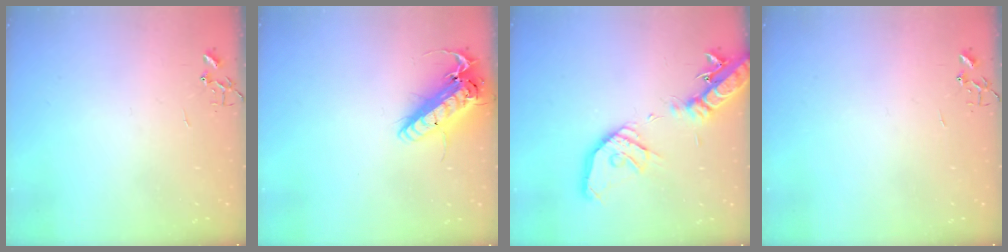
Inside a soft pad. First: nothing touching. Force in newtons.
{"total": 18.3, "press": 18.0, "slide": 3.3}
{"total": 20.7, "press": 20.4, "slide": 3.6}
{"total": 0.0}